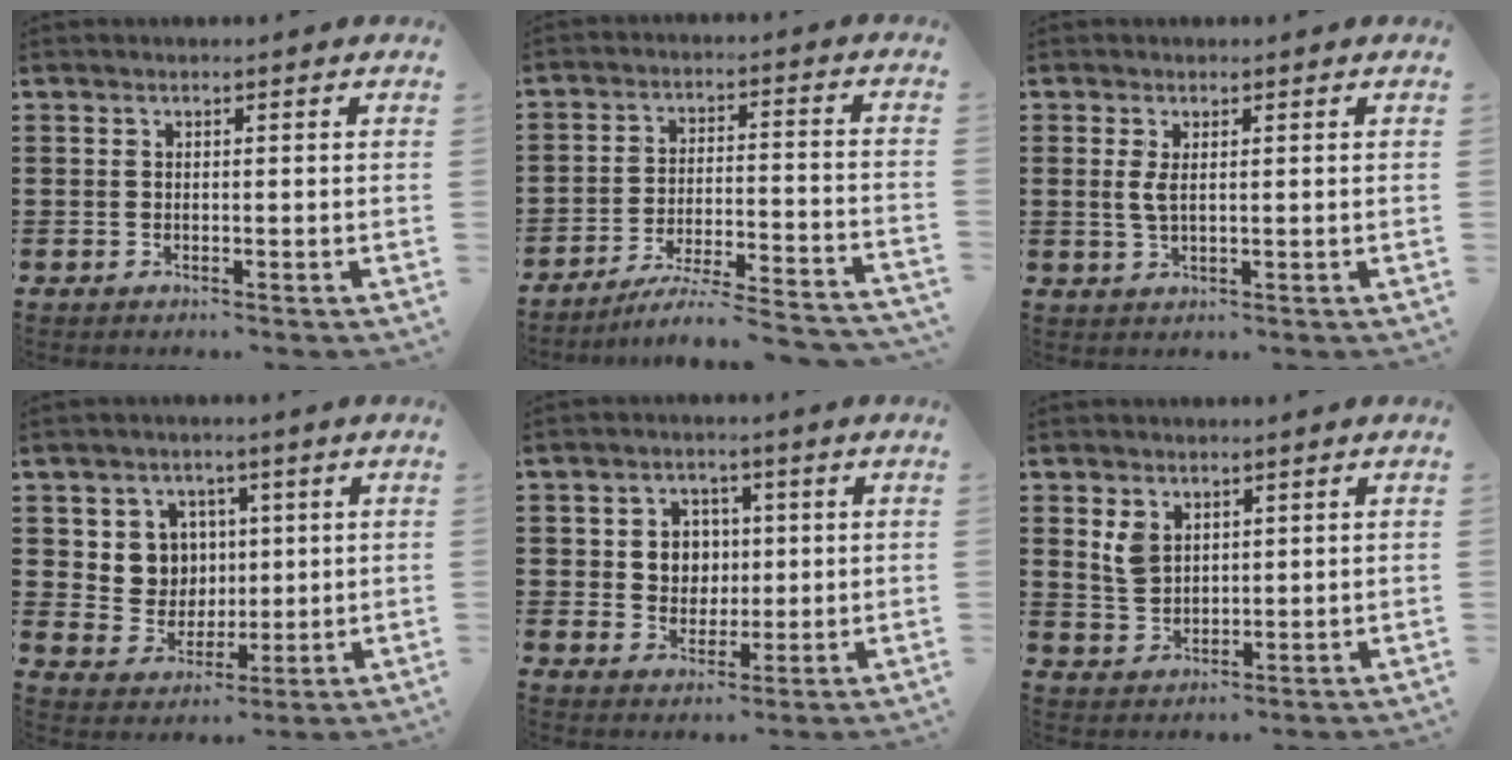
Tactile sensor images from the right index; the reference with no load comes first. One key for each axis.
{"total": 5.9, "fx": -5.4, "fy": -0.3, "fz": 2.4, "tx": -0.044, "ty": -0.012, "tz": -0.108}
{"total": 2.2, "fx": 0.4, "fy": 0.7, "fz": 2.0, "tx": -0.048, "ty": 0.000, "tz": 0.004}
{"total": 6.3, "fx": 2.4, "fy": 5.7, "fz": 1.0, "tx": -0.052, "ty": 0.007, "tz": 0.046}
{"total": 4.8, "fx": 0.8, "fy": 4.5, "fz": 1.5, "tx": -0.042, "ty": 0.013, "tz": 0.009}
{"total": 3.9, "fx": 2.1, "fy": 2.7, "fz": 1.8, "tx": -0.046, "ty": 0.010, "tz": 0.040}